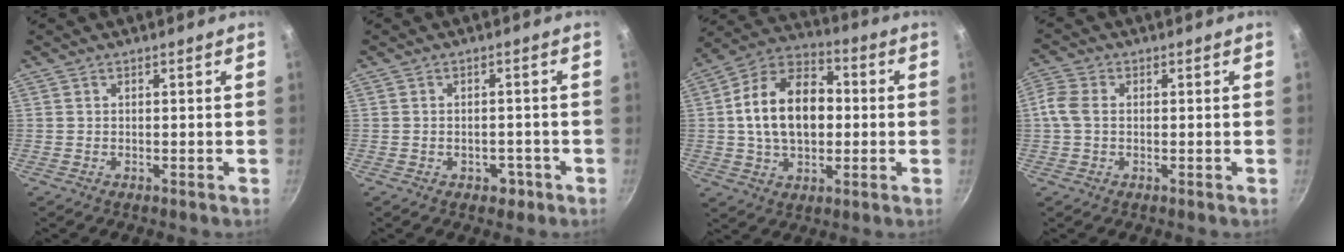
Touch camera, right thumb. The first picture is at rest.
{"total": 2.9, "force": [-1.5, 2.0, 1.5], "torque": [-0.008, 0.013, -0.010]}
{"total": 17.3, "force": [0.5, 11.5, 12.8], "torque": [-0.184, 0.029, -0.004]}
{"total": 4.4, "force": [0.1, 3.1, 3.2], "torque": [-0.075, 0.011, -0.008]}